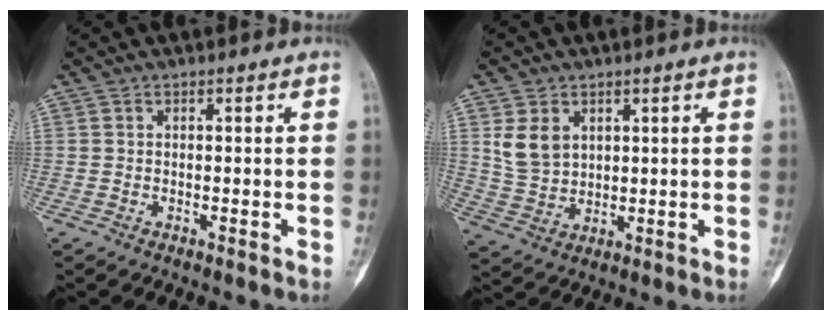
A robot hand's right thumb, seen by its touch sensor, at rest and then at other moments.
{"total": 6.8, "force": [2.4, 5.0, 3.8], "torque": [-0.057, -0.011, 0.060]}